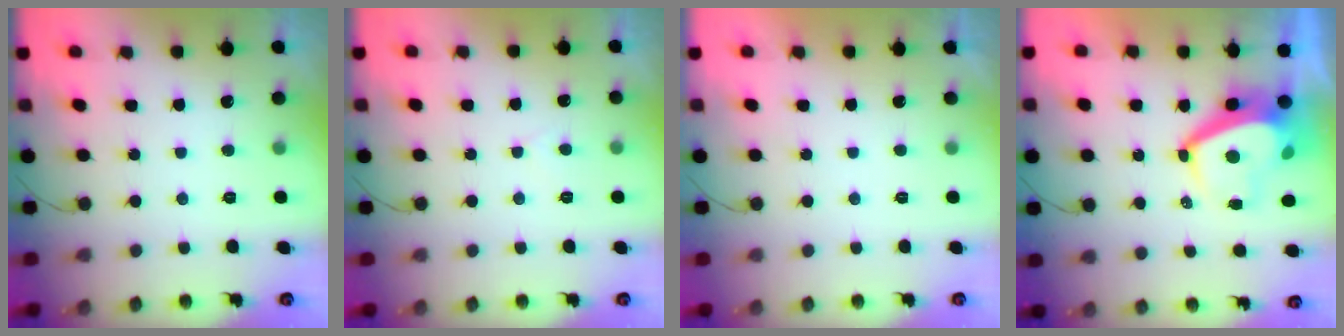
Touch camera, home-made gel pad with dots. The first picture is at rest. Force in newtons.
{"total": 1.7, "press": 1.7, "slide": 0.2}
{"total": 2.1, "press": 2.1, "slide": 0.4}
{"total": 6.5, "press": 6.5, "slide": 0.8}